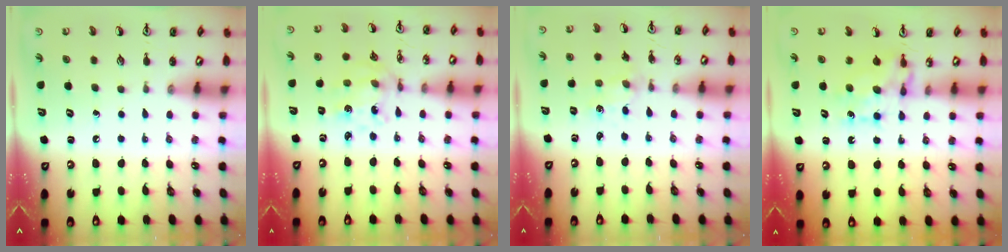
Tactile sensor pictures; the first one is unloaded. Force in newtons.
{"total": 4.3, "press": 4.0, "slide": 1.7}
{"total": 1.1, "press": 1.1, "slide": 0.4}
{"total": 7.1, "press": 7.1, "slide": 0.7}